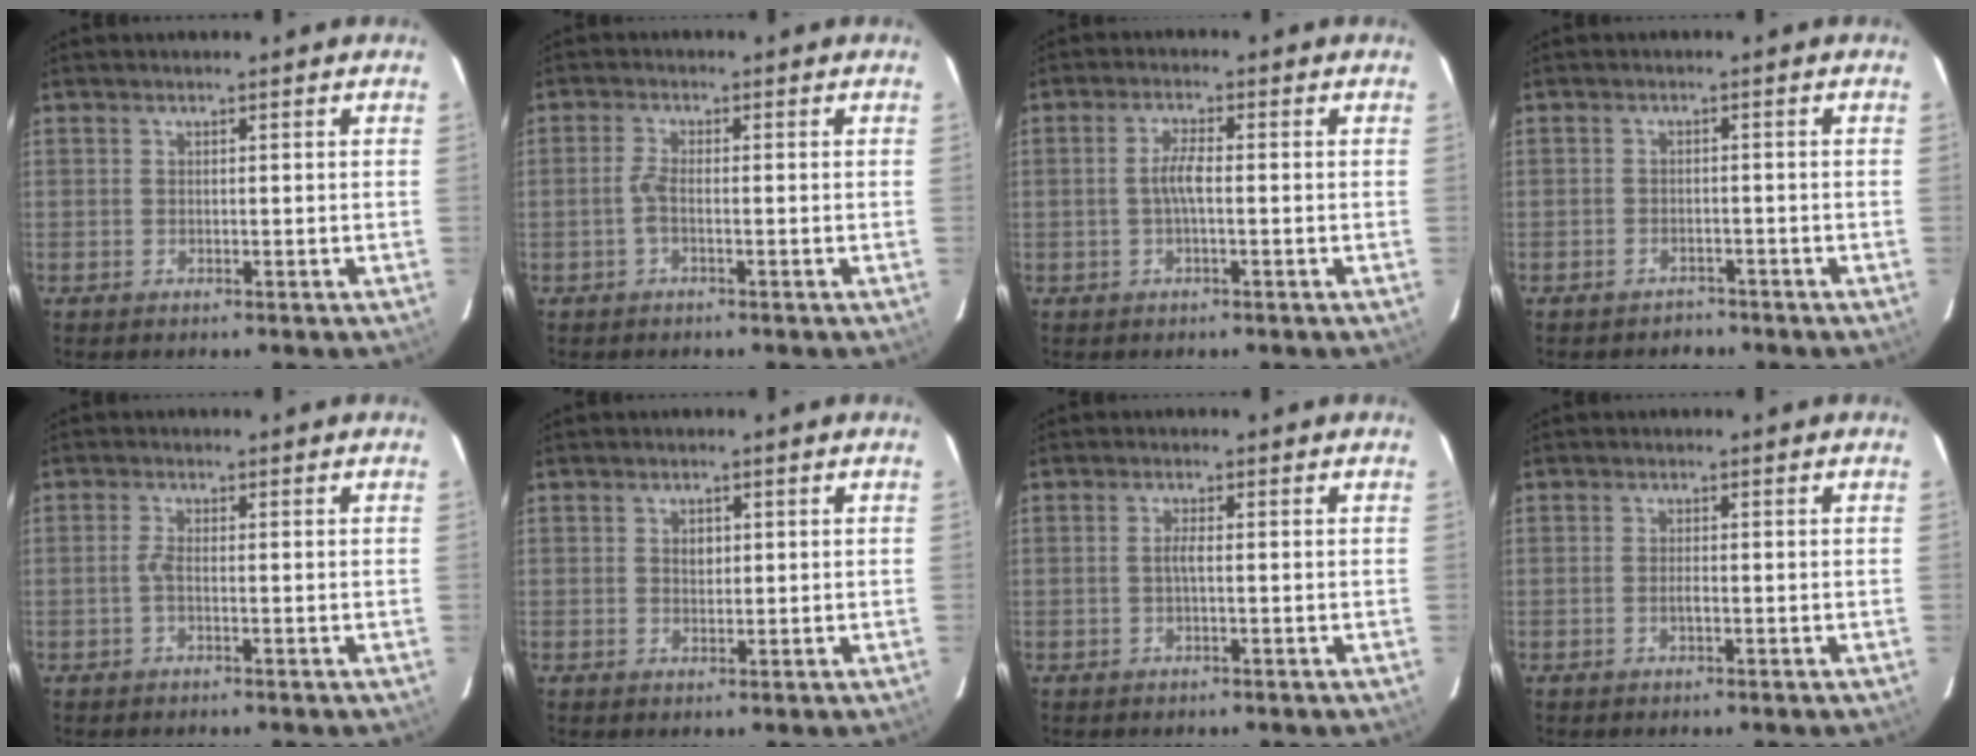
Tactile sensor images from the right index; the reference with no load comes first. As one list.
[{"total": 2.1, "force": [-0.9, 0.4, 1.9], "torque": [-0.045, 0.003, -0.020]}, {"total": 3.1, "force": [-0.5, 0.5, 3.0], "torque": [-0.061, 0.005, -0.009]}, {"total": 3.3, "force": [-2.8, 1.8, 0.2], "torque": [-0.009, 0.006, -0.040]}, {"total": 1.1, "force": [-0.3, 0.2, 1.0], "torque": [-0.021, 0.002, -0.008]}, {"total": 1.7, "force": [0.4, 1.4, 0.9], "torque": [-0.012, 0.005, 0.007]}, {"total": 1.4, "force": [-0.3, 0.0, 1.4], "torque": [-0.026, 0.003, -0.007]}, {"total": 1.0, "force": [-0.4, 0.3, 0.8], "torque": [-0.016, 0.000, -0.007]}]